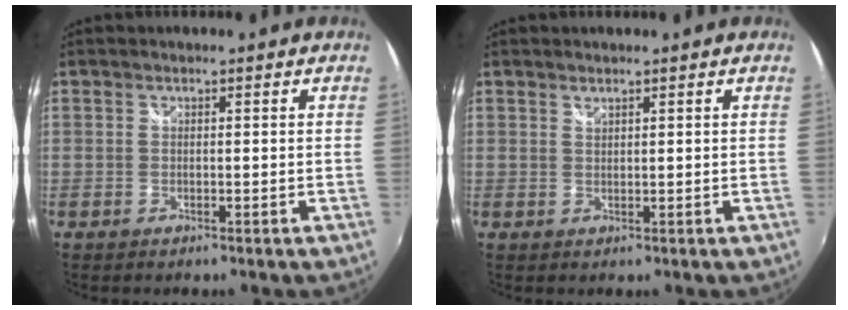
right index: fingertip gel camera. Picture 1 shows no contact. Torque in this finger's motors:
{"motor_torque": [-0.10, 0.11, -0.05, 0.00]}